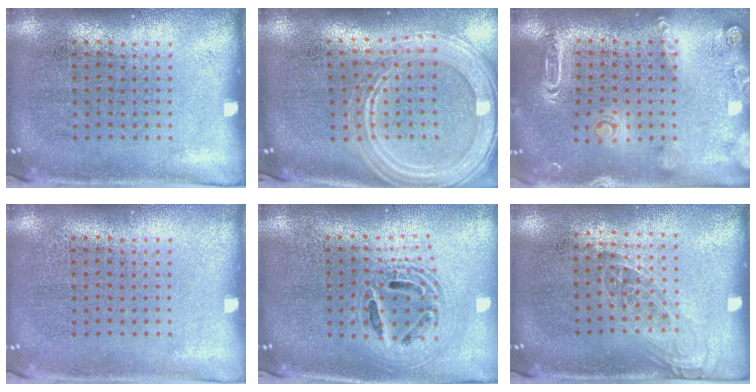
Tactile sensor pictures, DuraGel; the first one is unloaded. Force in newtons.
{"total": 2.5, "press": 2.2, "slide": 1.3}
{"total": 2.0, "press": 1.9, "slide": 0.5}
{"total": 0.0}
{"total": 2.0, "press": 1.6, "slide": 1.2}
{"total": 1.1, "press": 0.9, "slide": 0.6}